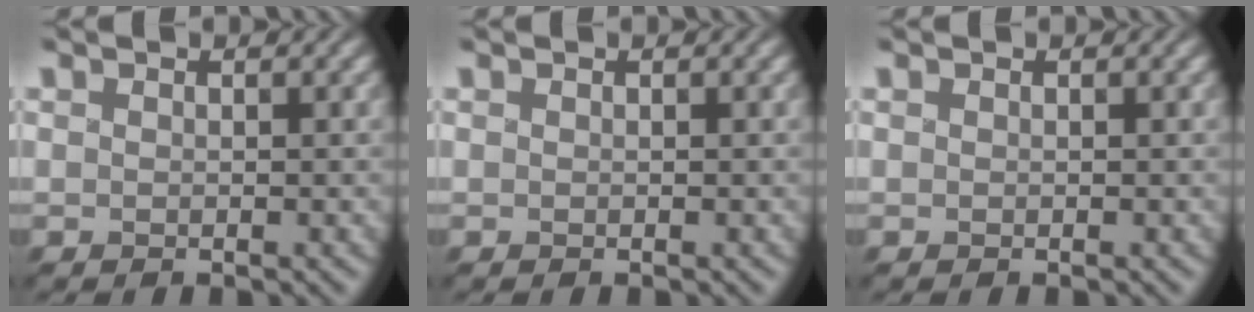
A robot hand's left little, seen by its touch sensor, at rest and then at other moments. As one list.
[{"total": 0.0}, {"total": 0.0}]